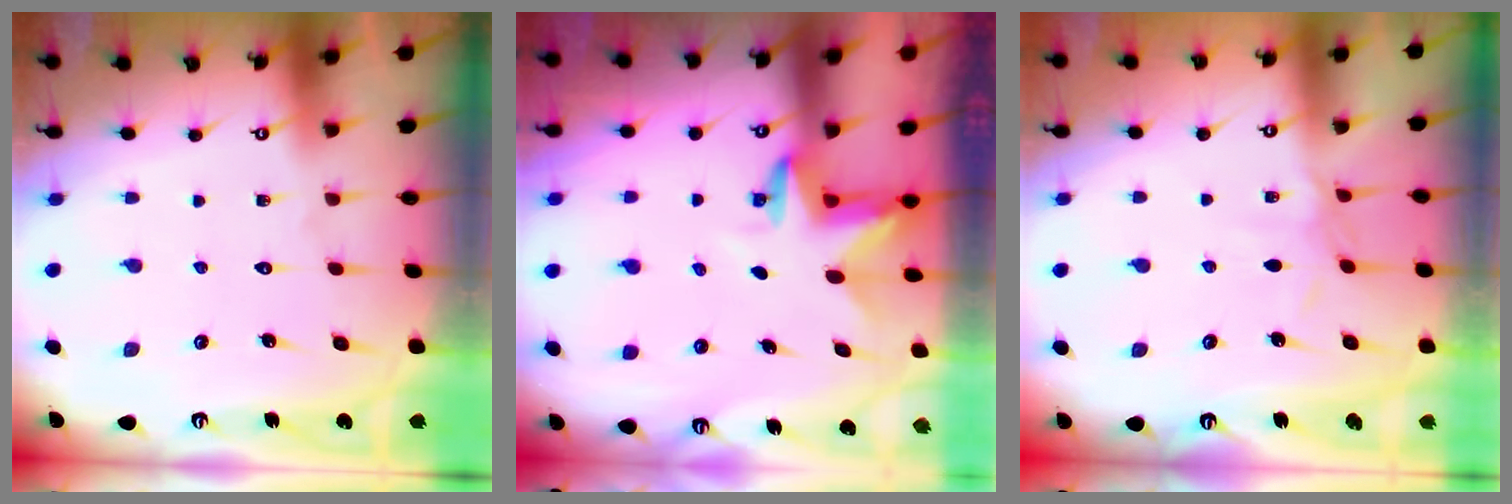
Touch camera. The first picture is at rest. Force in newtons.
{"total": 3.3, "press": 3.3, "slide": 0.2}
{"total": 2.8, "press": 2.8, "slide": 0.5}